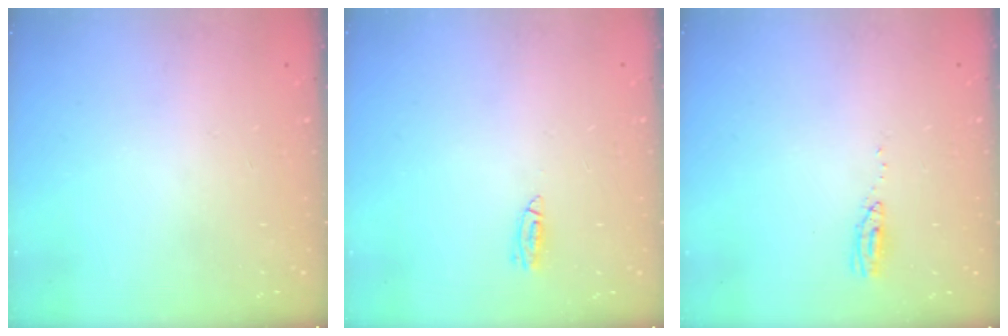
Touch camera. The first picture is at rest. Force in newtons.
{"total": 4.1, "press": 3.5, "slide": 2.1}
{"total": 3.5, "press": 3.3, "slide": 1.2}